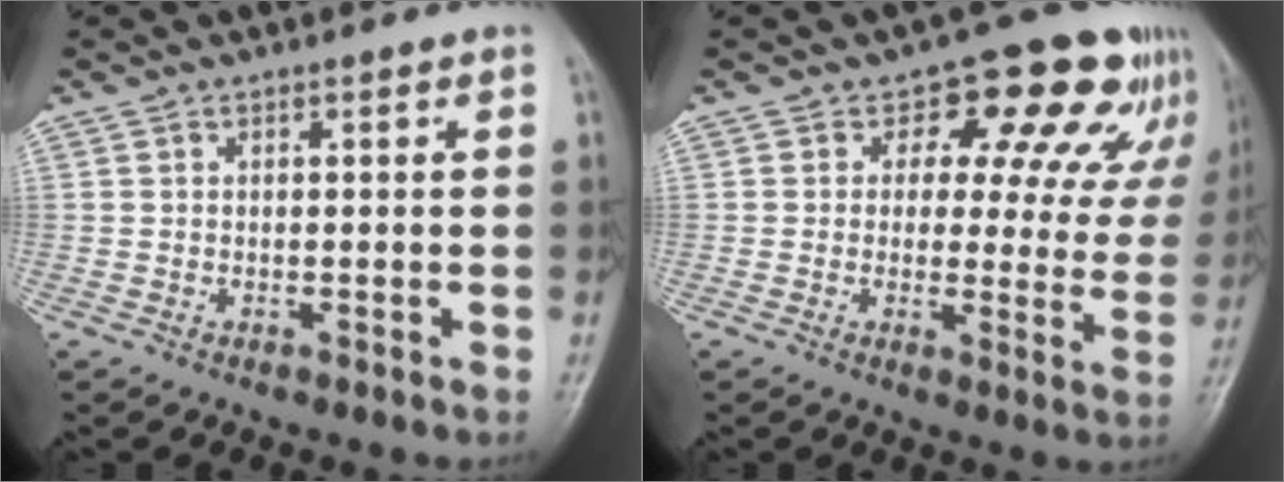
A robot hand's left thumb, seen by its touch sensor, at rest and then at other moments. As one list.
[{"total": 14.5, "force": [8.4, 8.5, 8.3], "torque": [-0.038, -0.029, 0.086]}]